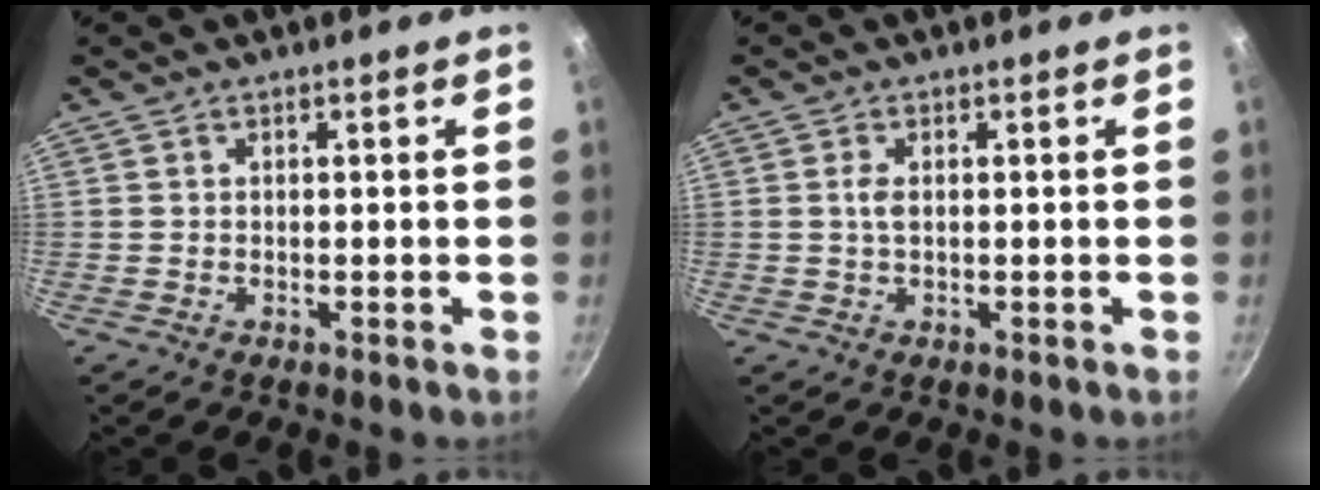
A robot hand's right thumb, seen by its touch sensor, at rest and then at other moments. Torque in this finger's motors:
{"motor_torque": [0.68, 0.42, 0.37, -0.33, -0.04]}